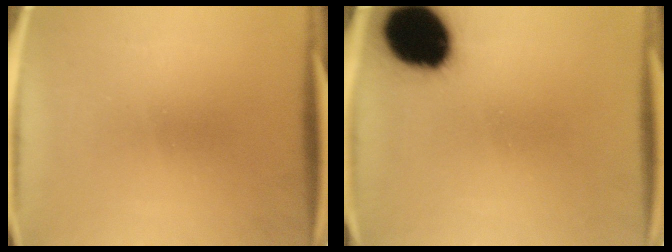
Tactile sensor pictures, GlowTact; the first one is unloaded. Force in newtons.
{"total": 18.9}